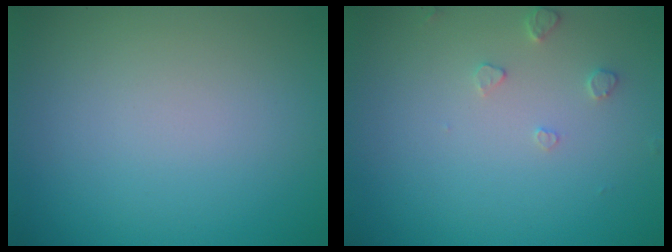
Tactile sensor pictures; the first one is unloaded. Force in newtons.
{"total": 1.2, "press": 1.2, "slide": 0.2}